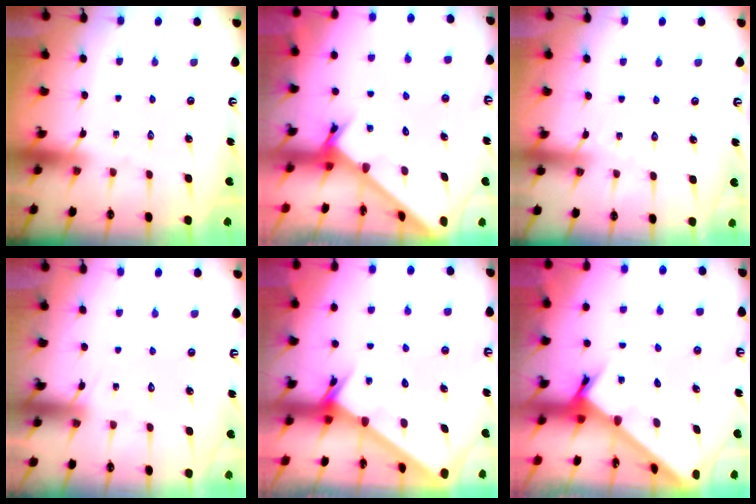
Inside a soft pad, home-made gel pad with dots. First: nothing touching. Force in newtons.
{"total": 2.2, "press": 2.2, "slide": 0.1}
{"total": 4.6, "press": 4.6, "slide": 0.4}
{"total": 6.2, "press": 6.2, "slide": 0.4}
{"total": 2.5, "press": 2.5, "slide": 0.3}
{"total": 2.6, "press": 2.6, "slide": 0.3}